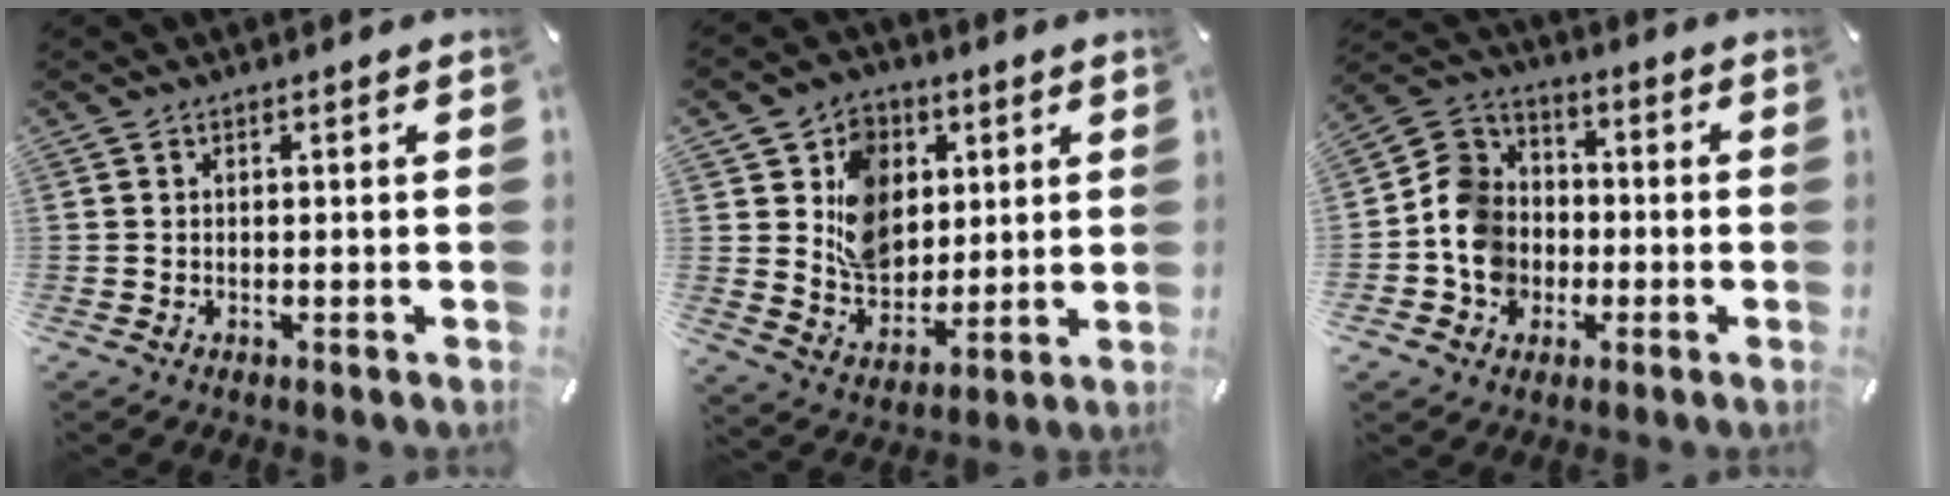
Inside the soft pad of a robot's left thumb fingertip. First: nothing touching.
{"total": 12.2, "force": [3.3, 10.6, 5.0], "torque": [-0.087, -0.010, 0.068]}
{"total": 11.3, "force": [-2.9, 10.2, 4.0], "torque": [-0.088, 0.032, -0.051]}